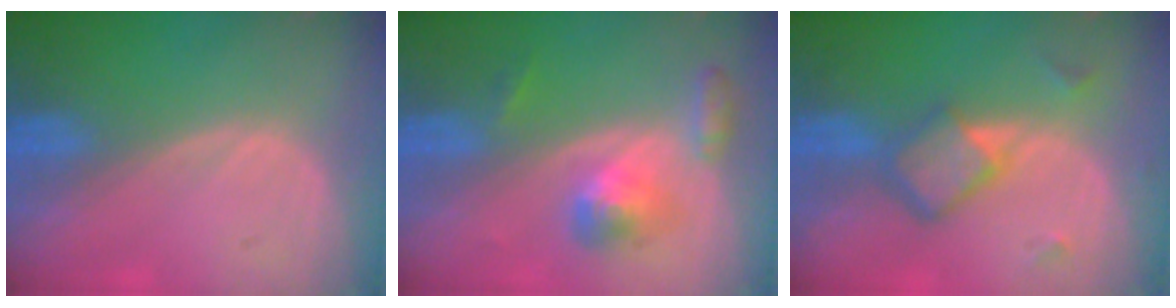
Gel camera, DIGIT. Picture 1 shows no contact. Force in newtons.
{"total": 5.4, "press": 5.0, "slide": 2.2}
{"total": 6.2, "press": 5.3, "slide": 3.2}